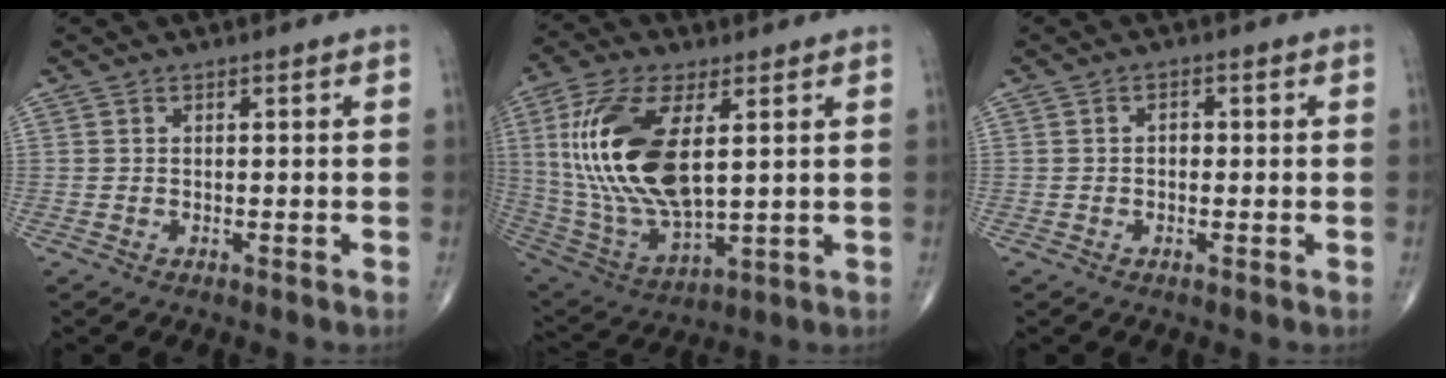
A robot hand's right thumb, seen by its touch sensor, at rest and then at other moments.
{"total": 21.7, "force": [4.2, 10.0, 18.7], "torque": [-0.387, -0.023, 0.086]}
{"total": 1.5, "force": [0.0, 1.1, 1.1], "torque": [-0.011, 0.005, -0.004]}